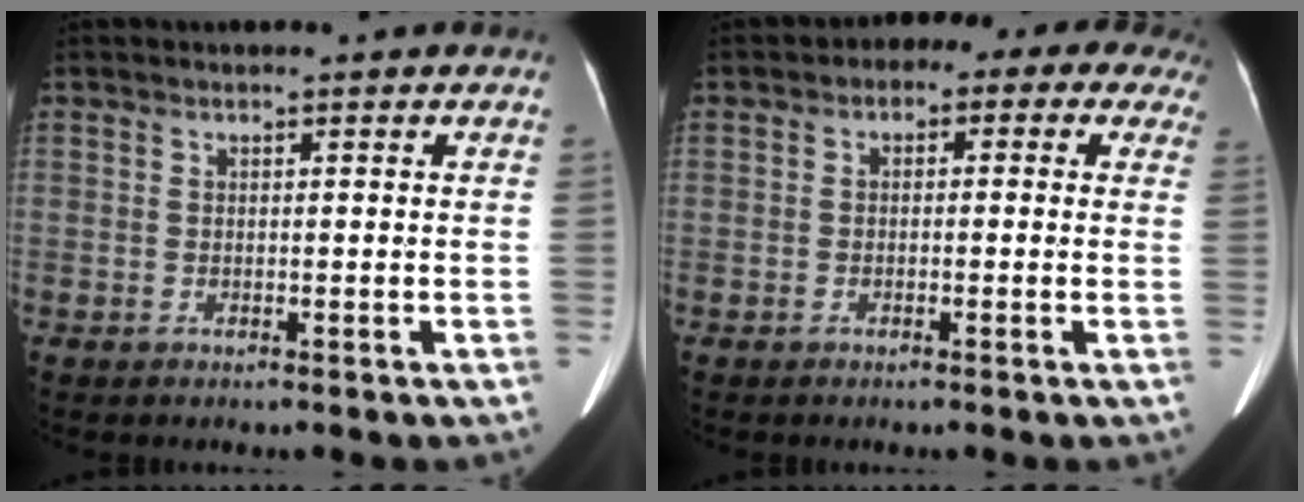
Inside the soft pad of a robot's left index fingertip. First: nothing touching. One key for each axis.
{"total": 8.1, "fx": 4.1, "fy": 4.8, "fz": 5.0, "tx": -0.048, "ty": 0.042, "tz": 0.030}